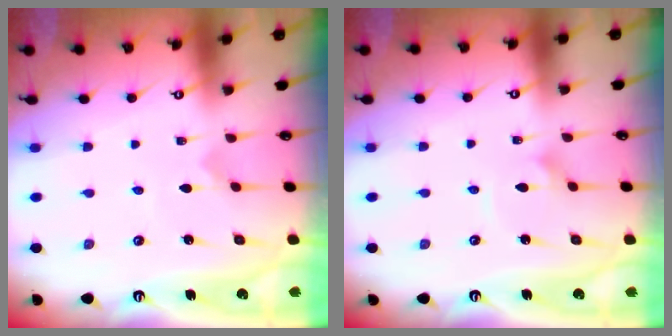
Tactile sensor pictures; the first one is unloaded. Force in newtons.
{"total": 1.5, "press": 1.5, "slide": 0.1}